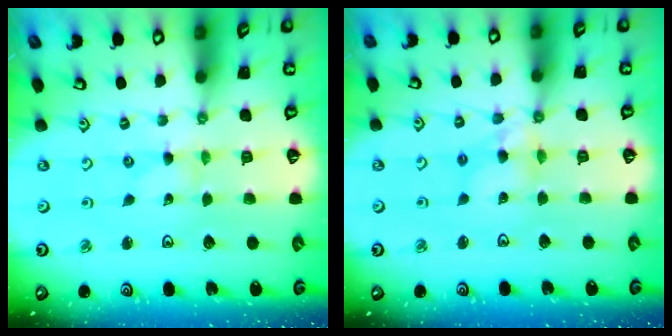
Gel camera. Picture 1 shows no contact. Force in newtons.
{"total": 7.4, "press": 7.4, "slide": 0.6}